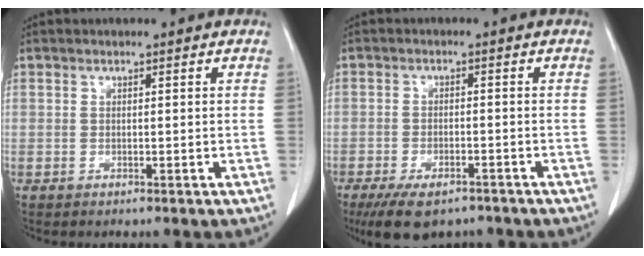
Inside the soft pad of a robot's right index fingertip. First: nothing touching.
{"total": 8.4, "force": [-6.2, 3.4, 4.5], "torque": [-0.071, -0.006, -0.094]}